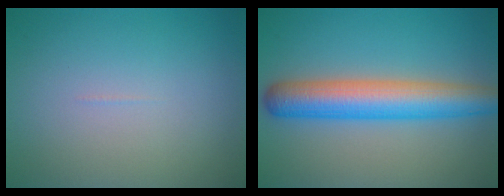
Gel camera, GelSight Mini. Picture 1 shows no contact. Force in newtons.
{"total": 7.1, "press": 7.1, "slide": 0.2}